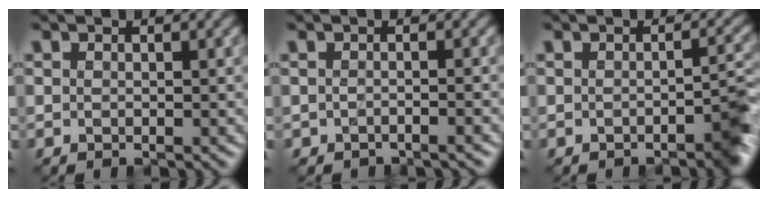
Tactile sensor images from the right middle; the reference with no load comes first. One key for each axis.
{"total": 0.9, "fx": -0.9, "fy": 0.1, "fz": 0.2, "tx": 0.000, "ty": -0.002, "tz": -0.022}
{"total": 3.5, "fx": -1.8, "fy": 1.2, "fz": 2.7, "tx": -0.025, "ty": 0.005, "tz": -0.037}